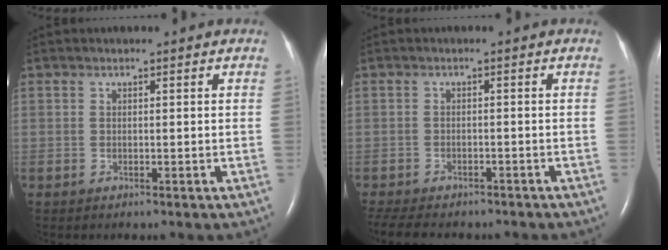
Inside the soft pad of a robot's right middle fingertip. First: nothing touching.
{"total": 11.4, "force": [-9.6, 3.7, 4.9], "torque": [-0.099, -0.008, -0.128]}